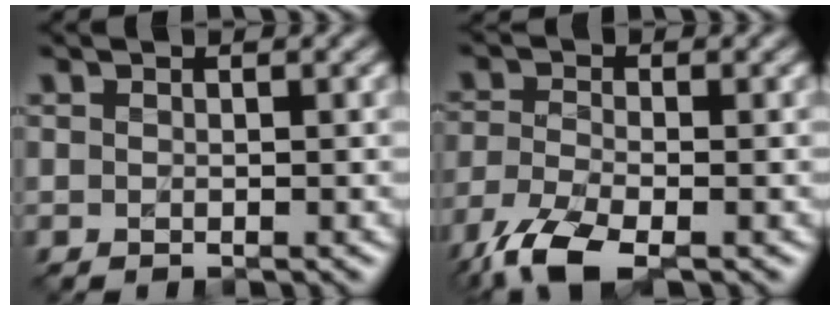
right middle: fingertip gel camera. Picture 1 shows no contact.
{"total": 6.3, "force": [-4.3, 2.2, 4.1], "torque": [-0.094, -0.019, -0.096]}